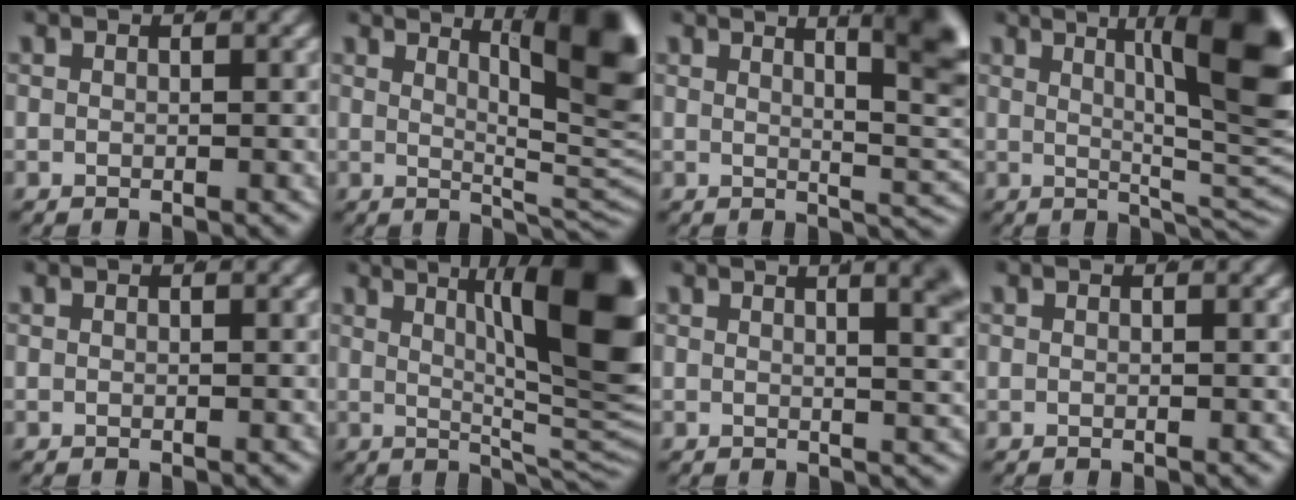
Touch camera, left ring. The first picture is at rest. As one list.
[{"total": 12.2, "force": [3.1, 4.5, 10.9], "torque": [-0.095, 0.003, 0.043]}, {"total": 9.9, "force": [3.2, 3.4, 8.8], "torque": [-0.076, 0.005, 0.046]}, {"total": 14.3, "force": [3.7, 5.0, 12.8], "torque": [-0.125, 0.022, 0.045]}, {"total": 0.0}, {"total": 16.1, "force": [3.8, 5.8, 14.5], "torque": [-0.147, 0.012, 0.049]}, {"total": 6.1, "force": [3.1, 1.8, 4.9], "torque": [-0.040, 0.014, 0.041]}, {"total": 0.0}]